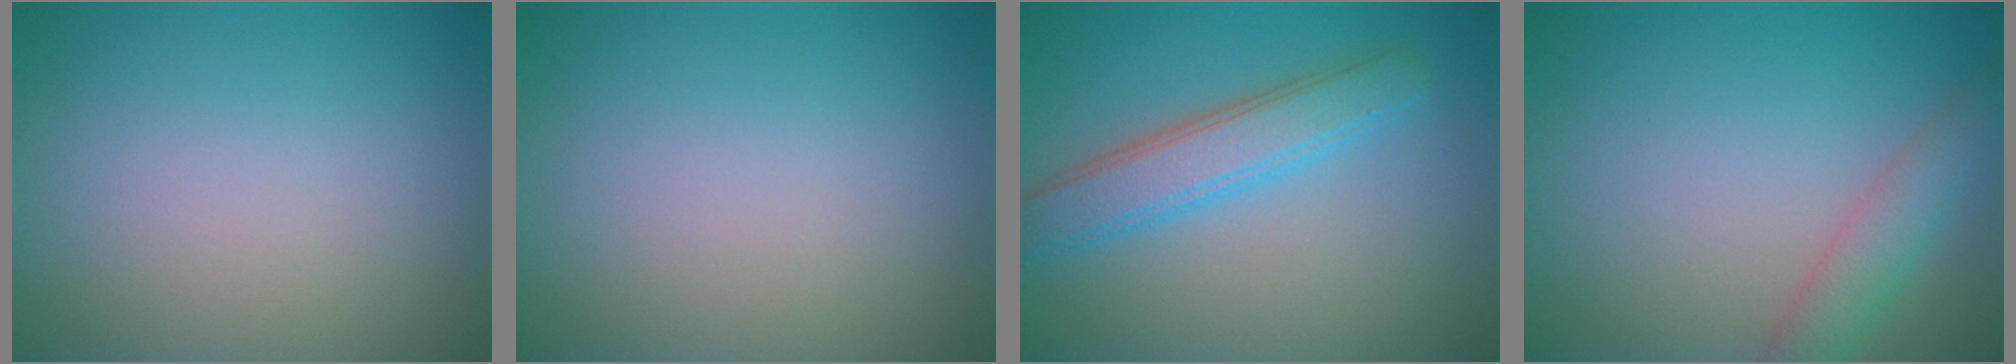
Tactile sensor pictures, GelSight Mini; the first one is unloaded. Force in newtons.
{"total": 0.0}
{"total": 4.2, "press": 4.2, "slide": 0.2}
{"total": 2.8, "press": 2.8, "slide": 0.2}